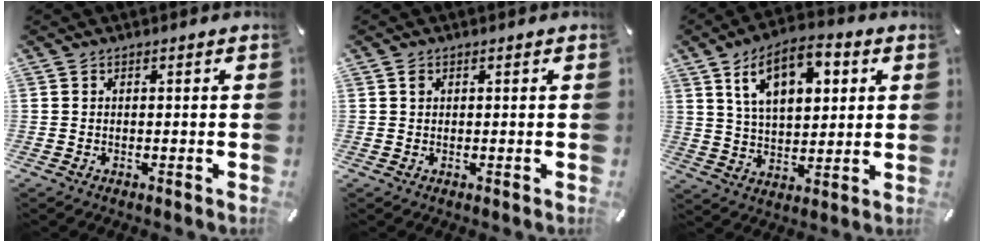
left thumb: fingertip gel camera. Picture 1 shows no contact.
{"total": 0.7, "force": [0.2, 0.6, 0.2], "torque": [0.005, -0.001, 0.003]}
{"total": 13.6, "force": [6.3, 7.7, 9.4], "torque": [-0.155, -0.004, 0.110]}